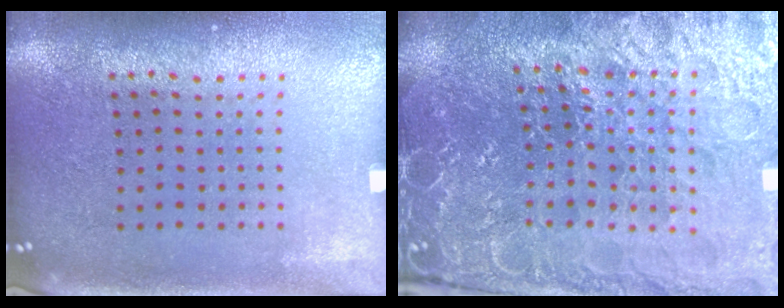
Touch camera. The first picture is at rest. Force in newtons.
{"total": 4.9, "press": 4.7, "slide": 1.4}